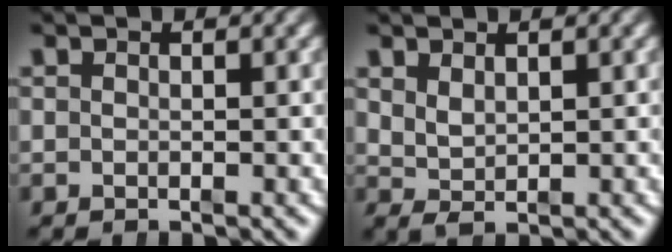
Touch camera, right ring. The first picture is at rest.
{"total": 1.6, "force": [1.1, 0.7, 0.9], "torque": [-0.025, -0.012, 0.033]}